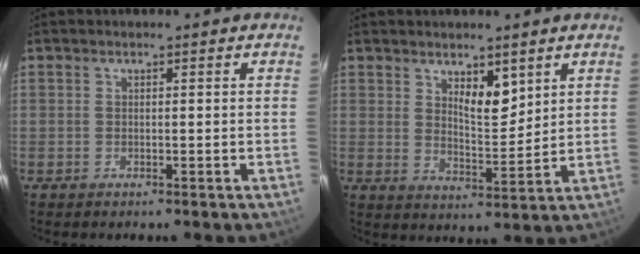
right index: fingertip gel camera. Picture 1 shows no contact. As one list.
[{"total": 5.4, "force": [3.0, 1.9, 4.1], "torque": [-0.070, -0.011, 0.056]}]